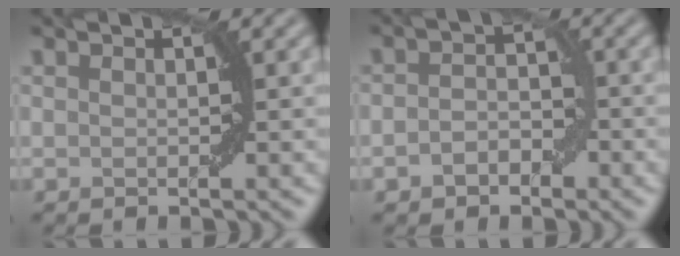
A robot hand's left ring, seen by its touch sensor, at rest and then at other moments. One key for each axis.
{"total": 2.8, "fx": -1.1, "fy": 1.9, "fz": 1.7, "tx": -0.027, "ty": 0.005, "tz": -0.022}